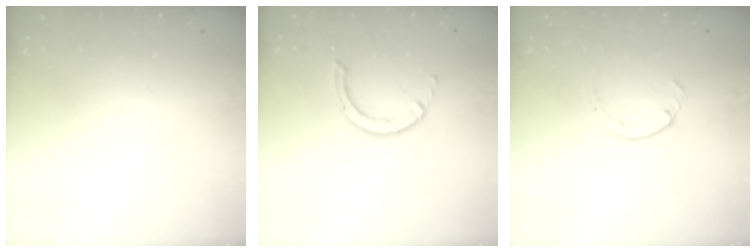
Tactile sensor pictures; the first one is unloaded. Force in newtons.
{"total": 3.5, "press": 3.5, "slide": 0.3}
{"total": 2.2, "press": 2.1, "slide": 0.4}